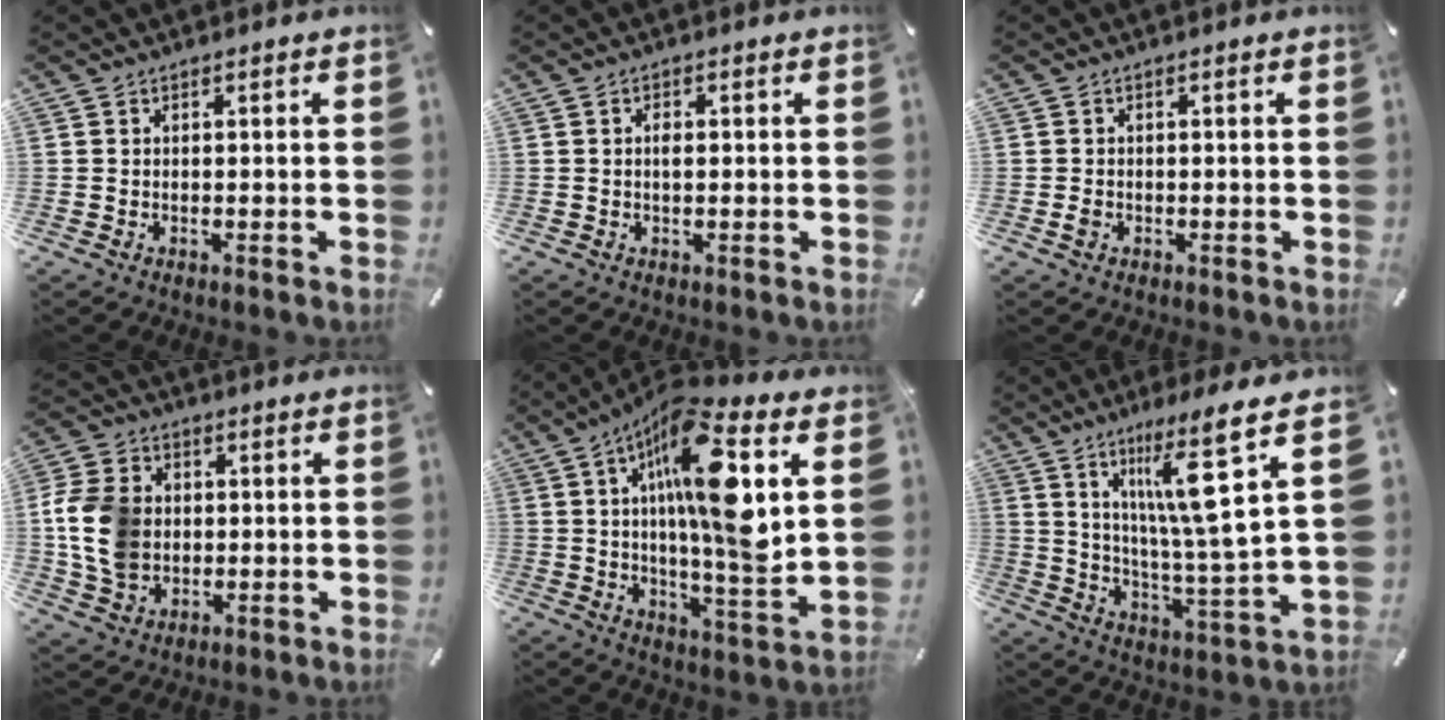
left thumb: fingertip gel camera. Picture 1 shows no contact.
{"total": 1.6, "force": [0.1, 0.7, 1.4], "torque": [-0.029, 0.003, 0.000]}
{"total": 1.0, "force": [-0.3, 0.8, 0.6], "torque": [-0.011, 0.003, -0.007]}
{"total": 12.4, "force": [0.2, 10.2, 7.0], "torque": [-0.161, 0.013, 0.004]}
{"total": 20.3, "force": [6.0, 5.3, 18.7], "torque": [-0.332, -0.029, 0.080]}
{"total": 16.0, "force": [8.5, 1.2, 13.5], "torque": [-0.221, -0.048, 0.121]}